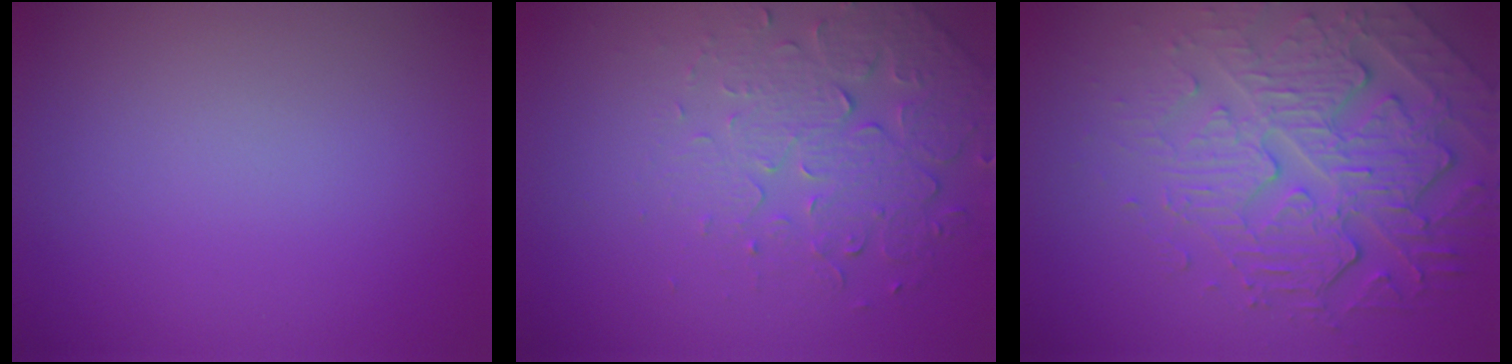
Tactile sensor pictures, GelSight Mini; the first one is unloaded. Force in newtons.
{"total": 5.1, "press": 3.6, "slide": 3.6}
{"total": 6.9, "press": 5.1, "slide": 4.7}